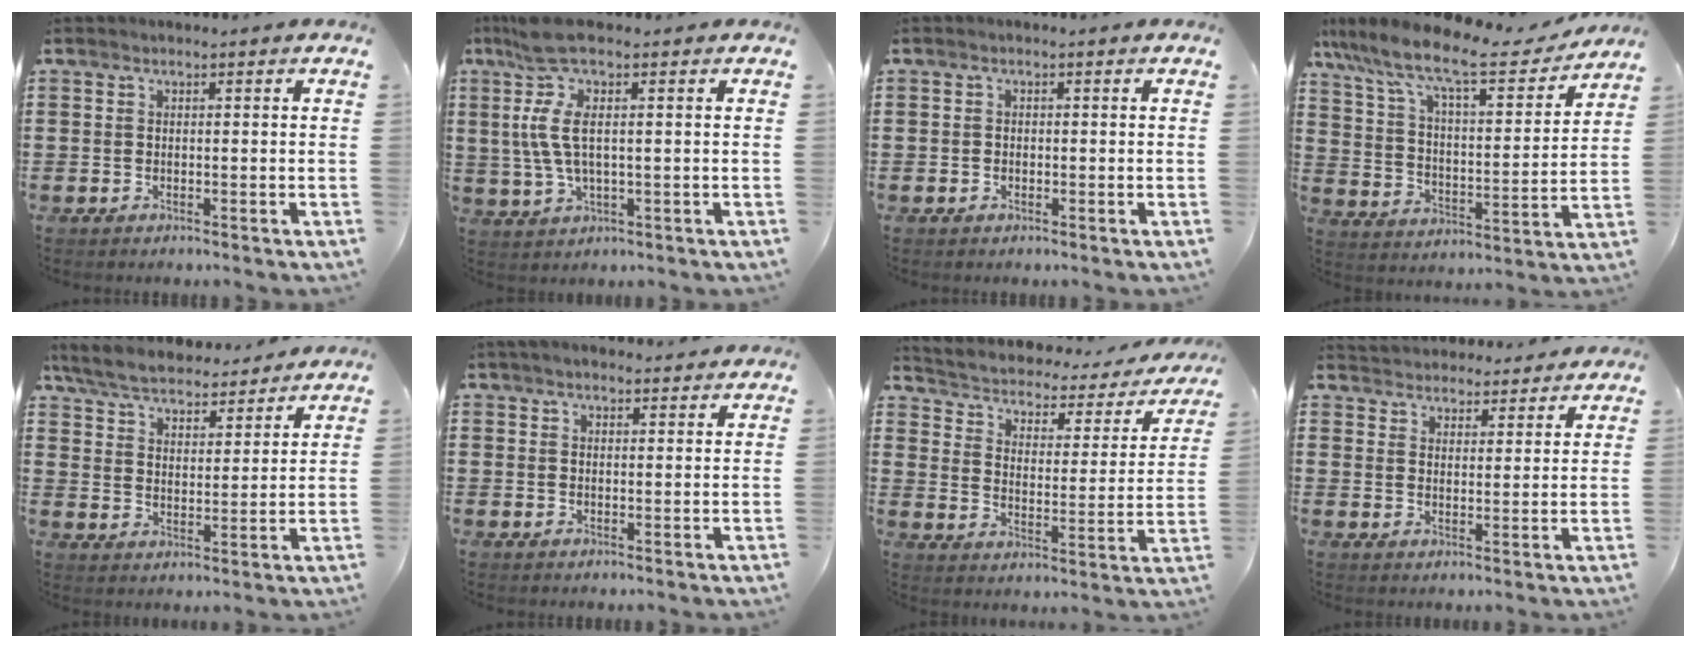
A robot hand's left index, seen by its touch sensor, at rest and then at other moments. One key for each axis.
{"total": 7.9, "fx": 1.6, "fy": 1.5, "fz": 7.6, "tx": -0.199, "ty": -0.020, "tz": 0.015}
{"total": 0.6, "fx": -0.3, "fy": 0.5, "fz": 0.3, "tx": -0.009, "ty": 0.000, "tz": -0.005}
{"total": 11.1, "fx": 9.0, "fy": 1.7, "fz": 6.2, "tx": -0.156, "ty": -0.054, "tz": 0.151}
{"total": 5.9, "fx": 5.7, "fy": 0.8, "fz": 1.5, "tx": -0.057, "ty": -0.033, "tz": 0.098}
{"total": 2.5, "fx": 2.2, "fy": 0.5, "fz": 0.9, "tx": -0.022, "ty": 0.002, "tz": 0.043}
{"total": 1.9, "fx": 1.2, "fy": 1.1, "fz": 1.0, "tx": -0.033, "ty": -0.020, "tz": 0.008}
{"total": 3.8, "fx": 3.8, "fy": 0.6, "fz": -0.3, "tx": -0.012, "ty": -0.018, "tz": 0.068}